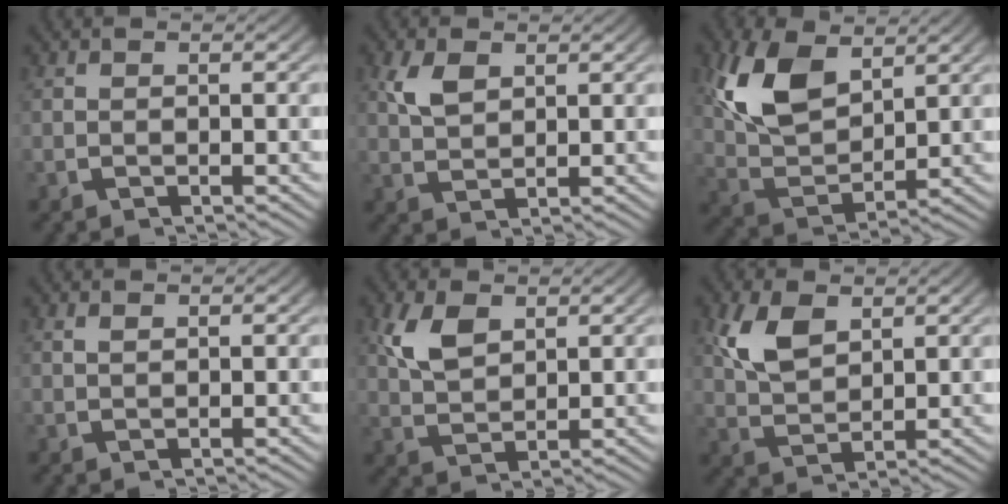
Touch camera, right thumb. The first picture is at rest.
{"total": 2.7, "force": [1.5, 1.4, 1.8], "torque": [-0.034, 0.001, 0.036]}
{"total": 9.2, "force": [2.6, 5.8, 6.7], "torque": [-0.157, -0.021, 0.060]}
{"total": 0.6, "force": [0.5, 0.2, 0.3], "torque": [0.000, 0.002, 0.013]}
{"total": 4.1, "force": [2.0, 2.3, 2.8], "torque": [-0.058, -0.006, 0.048]}
{"total": 5.2, "force": [2.2, 3.1, 3.6], "torque": [-0.080, -0.013, 0.054]}